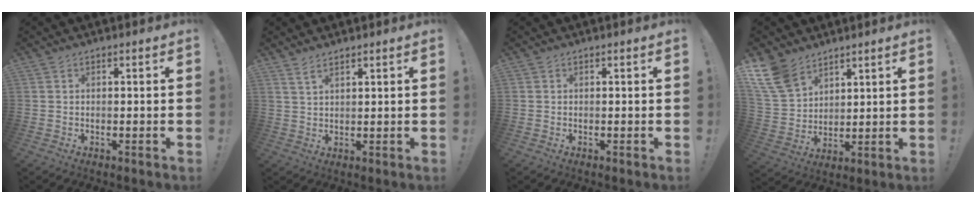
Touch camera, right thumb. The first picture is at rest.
{"total": 3.1, "force": [2.5, 0.6, 1.7], "torque": [-0.034, -0.014, 0.045]}
{"total": 0.0}
{"total": 12.5, "force": [8.8, 7.3, 5.1], "torque": [-0.113, -0.049, 0.173]}